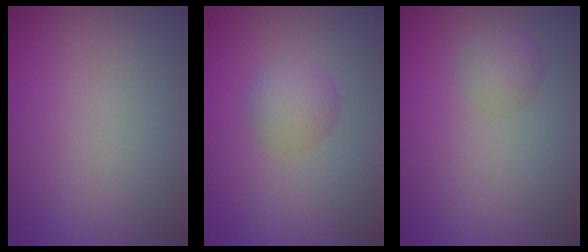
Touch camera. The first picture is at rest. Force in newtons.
{"total": 2.4, "press": 2.4, "slide": 0.1}
{"total": 1.6, "press": 1.6, "slide": 0.1}